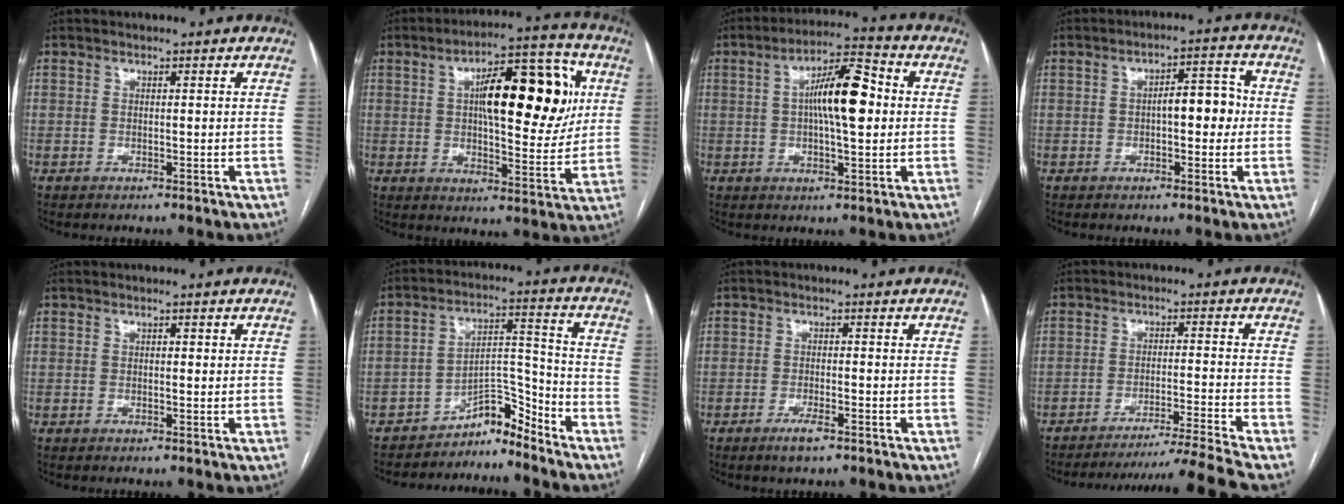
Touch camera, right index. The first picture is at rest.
{"total": 17.5, "force": [4.2, 5.4, 16.1], "torque": [-0.236, 0.032, 0.062]}
{"total": 10.9, "force": [1.1, 2.6, 10.5], "torque": [-0.183, 0.024, 0.014]}
{"total": 5.9, "force": [-0.2, 2.2, 5.5], "torque": [-0.073, 0.022, -0.005]}
{"total": 0.8, "force": [0.2, 0.3, 0.7], "torque": [-0.012, 0.001, 0.002]}
{"total": 6.0, "force": [-5.9, 1.0, 0.8], "torque": [0.002, 0.046, -0.098]}
{"total": 2.8, "force": [-1.8, 0.4, 2.1], "torque": [-0.040, -0.003, -0.033]}
{"total": 13.4, "force": [-12.0, -5.0, 3.2], "torque": [-0.030, -0.022, -0.183]}